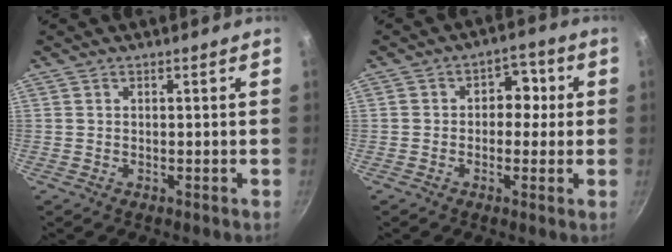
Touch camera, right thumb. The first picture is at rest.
{"total": 5.9, "force": [0.2, 4.6, 3.7], "torque": [-0.004, 0.011, -0.008]}